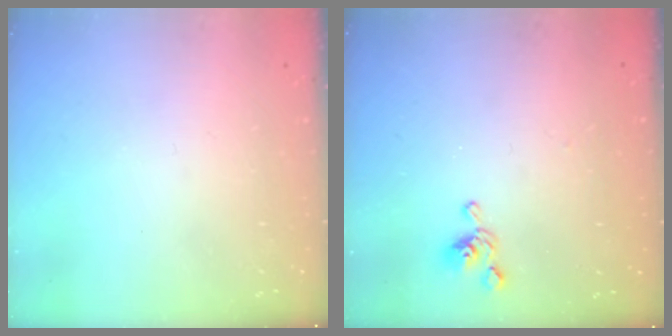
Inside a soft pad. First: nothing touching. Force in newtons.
{"total": 5.7, "press": 5.7, "slide": 0.6}